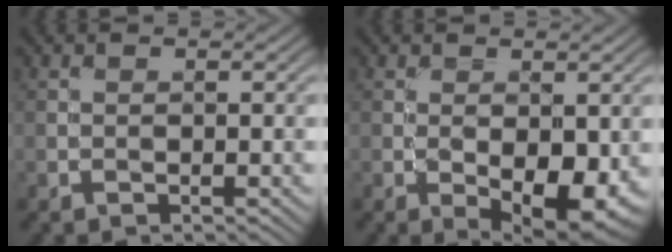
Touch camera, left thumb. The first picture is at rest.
{"total": 6.9, "force": [-1.4, 3.5, 5.8], "torque": [-0.095, -0.020, -0.013]}